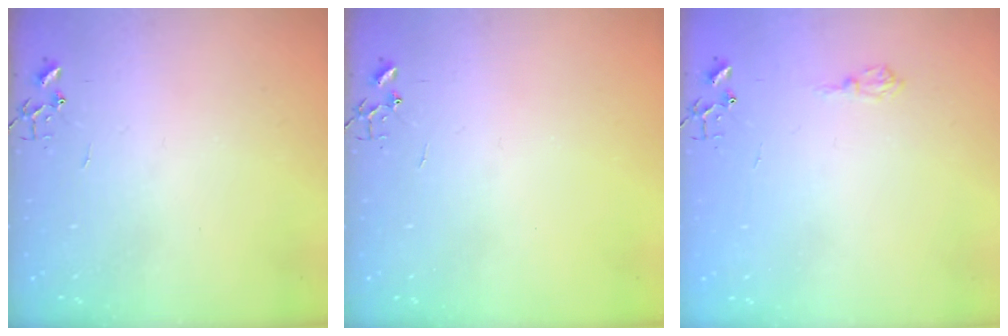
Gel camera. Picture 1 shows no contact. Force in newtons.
{"total": 0.0}
{"total": 5.9, "press": 5.9, "slide": 0.8}